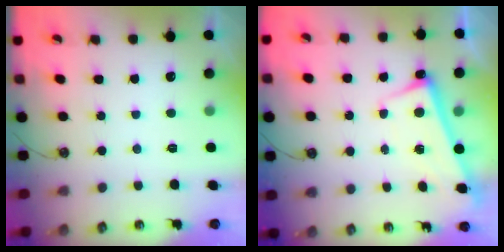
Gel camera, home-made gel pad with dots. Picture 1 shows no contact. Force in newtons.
{"total": 2.8, "press": 2.7, "slide": 0.5}